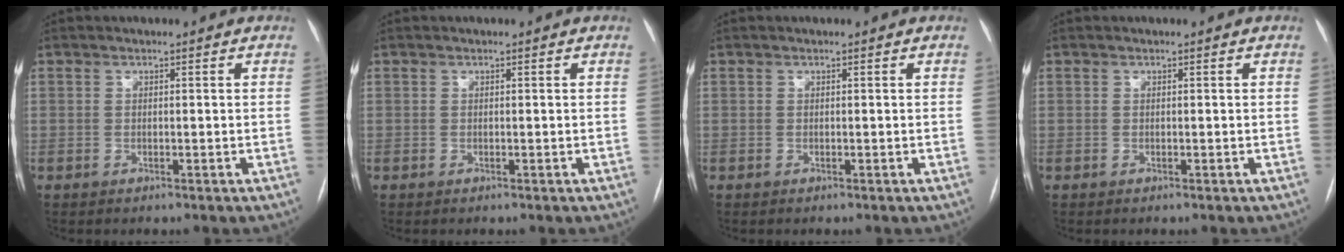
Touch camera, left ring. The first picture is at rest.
{"total": 0.0}
{"total": 0.0}
{"total": 0.0}